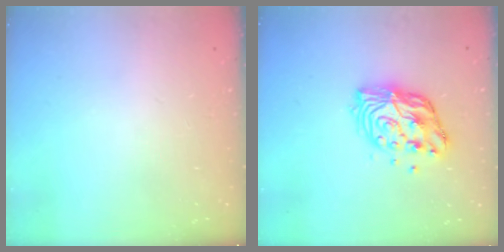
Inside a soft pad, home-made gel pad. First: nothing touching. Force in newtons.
{"total": 12.0, "press": 11.9, "slide": 1.2}